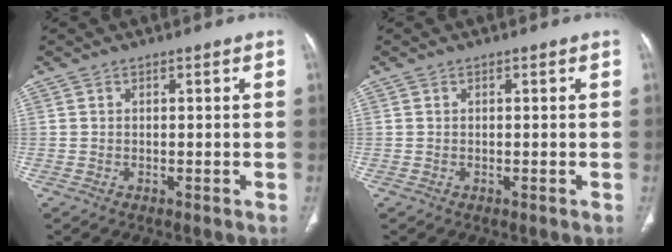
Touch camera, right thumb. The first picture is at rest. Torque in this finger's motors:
{"motor_torque": [0.01, 0.00, -0.05, 0.03, 0.01]}